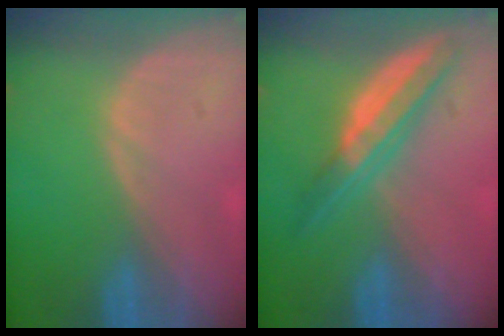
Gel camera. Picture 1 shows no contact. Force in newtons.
{"total": 6.6, "press": 5.6, "slide": 3.4}